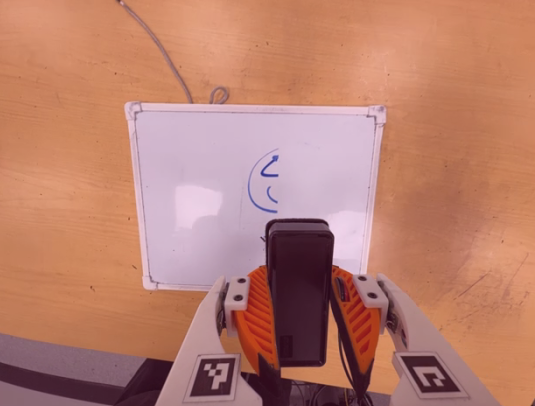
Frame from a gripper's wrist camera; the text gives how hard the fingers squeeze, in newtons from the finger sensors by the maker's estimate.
{"total": 5.9, "left": 4.6, "right": 7.2}